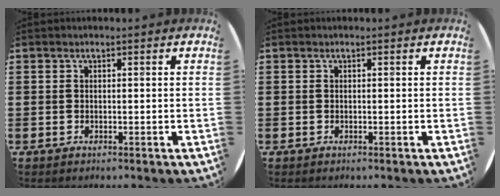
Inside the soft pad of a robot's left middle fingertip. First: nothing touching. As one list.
[{"total": 0.0}]